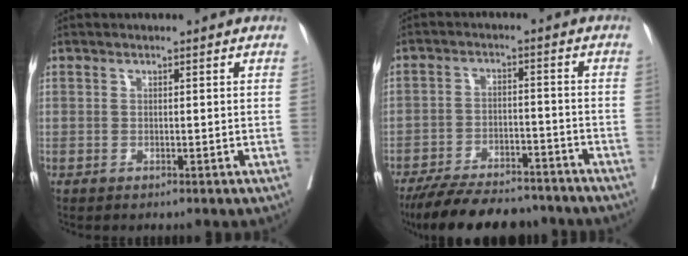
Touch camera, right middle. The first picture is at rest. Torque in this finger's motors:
{"motor_torque": [1.12, -1.02, 0.38, 0.06]}